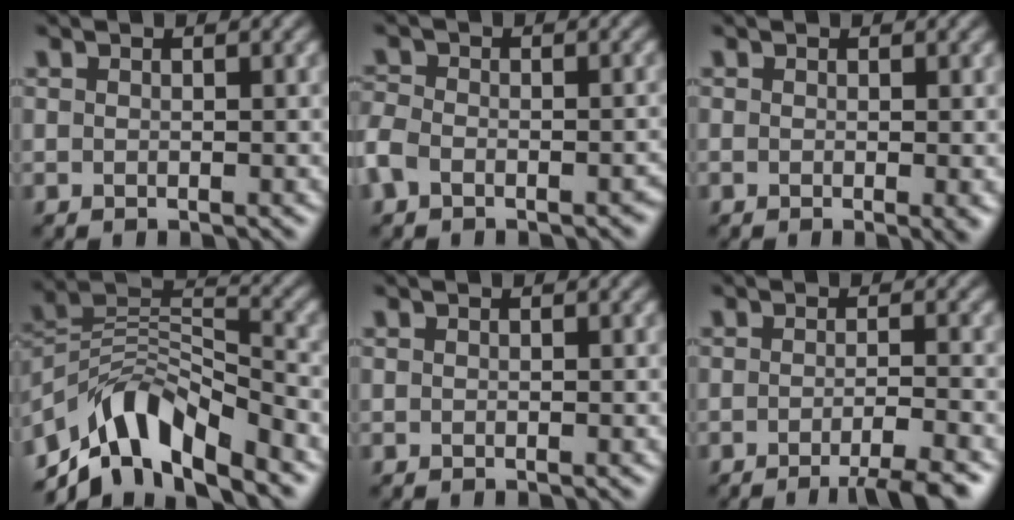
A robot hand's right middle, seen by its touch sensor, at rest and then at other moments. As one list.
[{"total": 3.5, "force": [-2.3, 2.1, 1.5], "torque": [-0.026, 0.007, -0.047]}, {"total": 1.4, "force": [-0.4, 0.3, 1.3], "torque": [-0.016, -0.001, -0.002]}, {"total": 8.7, "force": [-6.2, 3.7, 4.8], "torque": [-0.066, 0.010, -0.120]}, {"total": 0.0}, {"total": 3.9, "force": [-2.5, 0.6, 2.9], "torque": [-0.034, 0.003, -0.038]}]